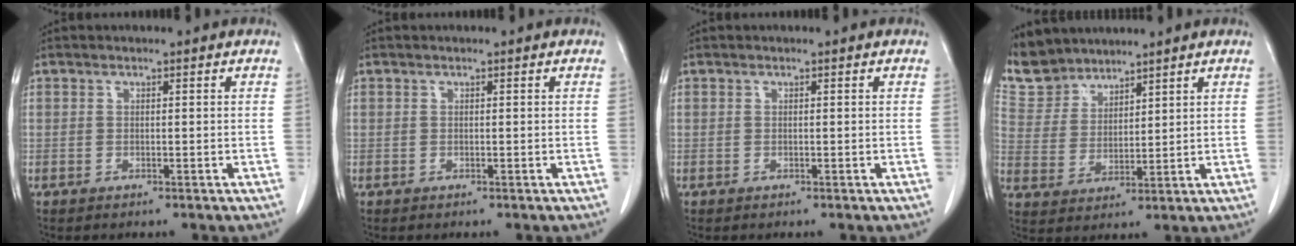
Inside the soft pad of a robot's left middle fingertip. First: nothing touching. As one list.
[{"total": 0.0}, {"total": 0.0}, {"total": 7.4, "force": [6.9, 2.6, 0.3], "torque": [-0.017, 0.010, 0.149]}]